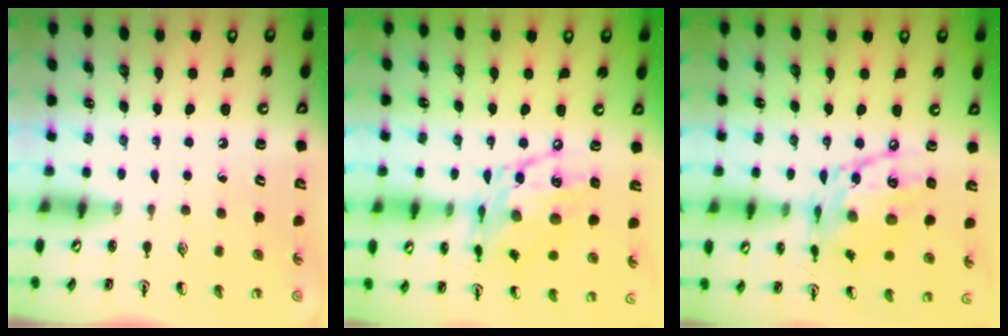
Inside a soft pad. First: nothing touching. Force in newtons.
{"total": 14.4, "press": 14.4, "slide": 1.1}
{"total": 15.2, "press": 15.1, "slide": 1.0}